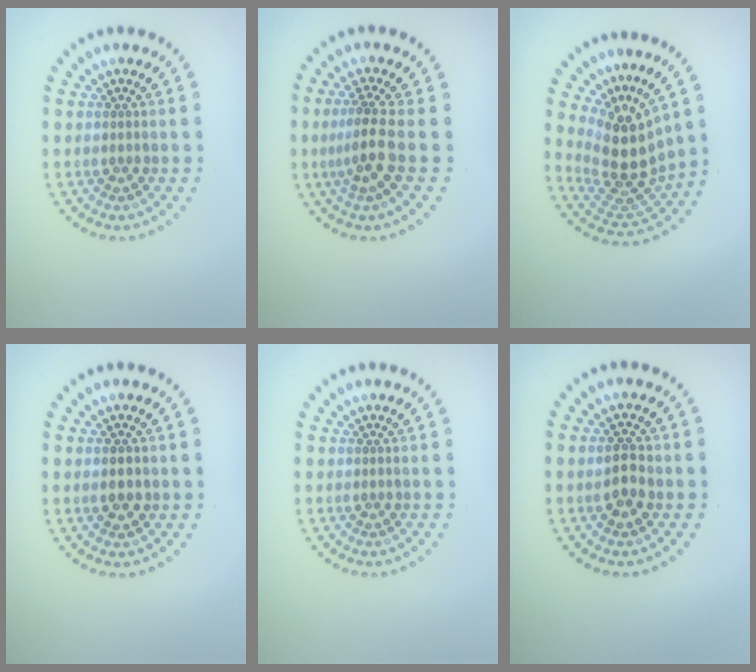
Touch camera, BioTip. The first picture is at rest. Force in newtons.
{"total": 2.9, "press": 2.2, "slide": 1.9}
{"total": 5.1, "press": 3.7, "slide": 3.4}
{"total": 2.0, "press": 2.0, "slide": 0.2}
{"total": 0.0}
{"total": 2.5, "press": 2.5, "slide": 0.1}